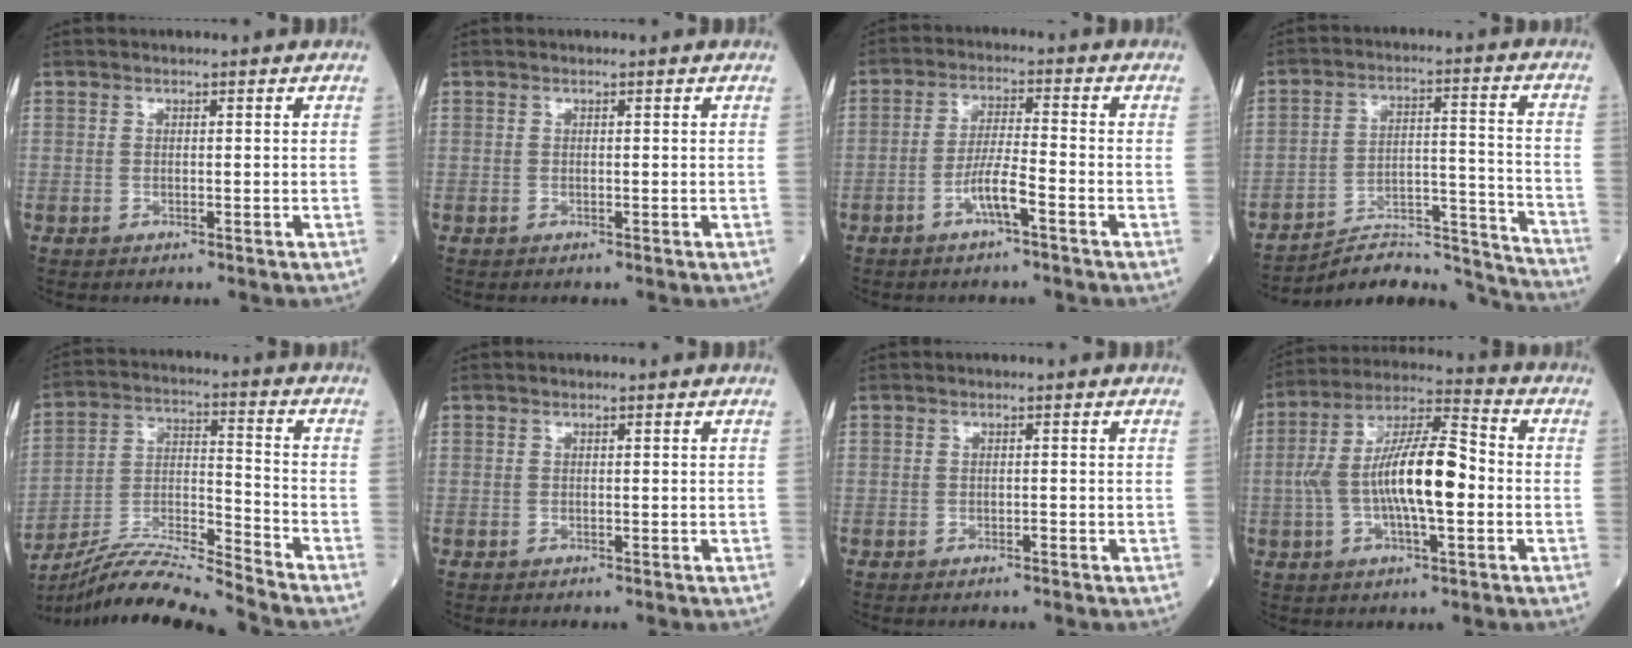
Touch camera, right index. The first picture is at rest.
{"total": 0.0}
{"total": 5.4, "force": [-2.7, 0.2, 4.6], "torque": [-0.093, 0.004, -0.052]}
{"total": 16.5, "force": [-16.4, 0.4, 1.9], "torque": [-0.014, 0.046, -0.247]}
{"total": 13.5, "force": [-12.8, -2.3, 3.4], "torque": [-0.063, 0.009, -0.240]}
{"total": 0.0}
{"total": 0.6, "force": [-0.4, 0.0, 0.5], "torque": [-0.010, 0.000, -0.005]}
{"total": 14.2, "force": [-1.3, 3.5, 13.7], "torque": [-0.263, 0.021, -0.025]}